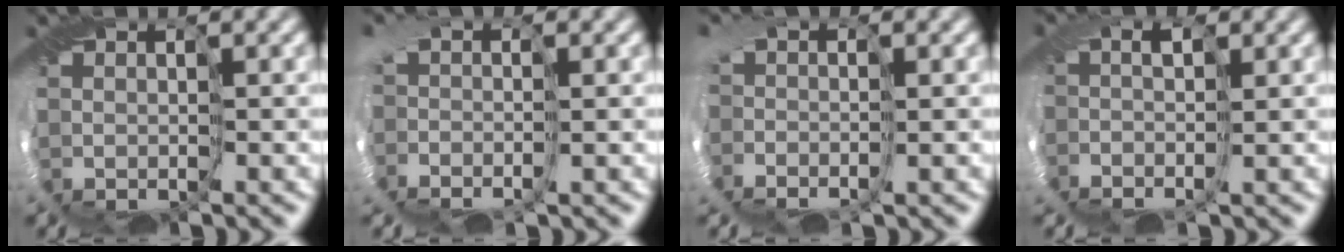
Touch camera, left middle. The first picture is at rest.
{"total": 2.0, "force": [-0.4, 1.1, 1.6], "torque": [-0.029, 0.007, -0.018]}
{"total": 1.9, "force": [-0.5, 1.1, 1.5], "torque": [-0.025, 0.005, -0.020]}
{"total": 0.8, "force": [-0.2, 0.4, 0.7], "torque": [0.001, 0.010, -0.011]}